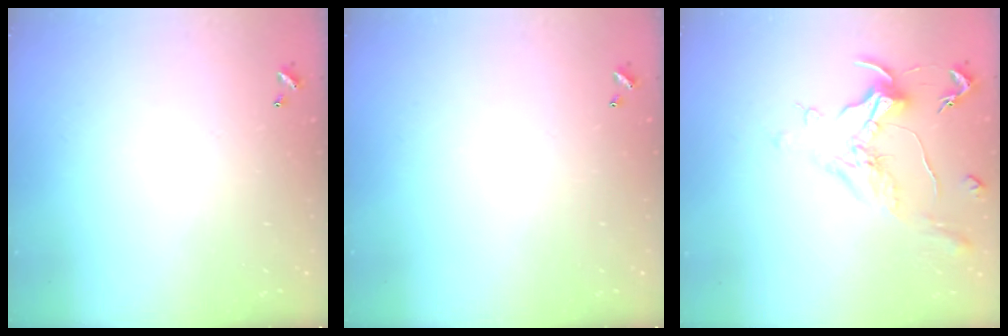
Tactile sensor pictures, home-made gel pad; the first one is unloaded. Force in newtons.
{"total": 0.0}
{"total": 1.8, "press": 1.5, "slide": 0.9}